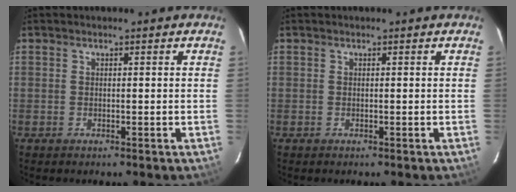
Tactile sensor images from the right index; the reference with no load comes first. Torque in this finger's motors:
{"motor_torque": [0.00, 0.00, 0.00, 0.00]}